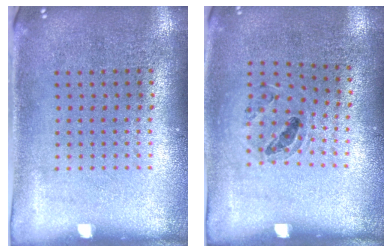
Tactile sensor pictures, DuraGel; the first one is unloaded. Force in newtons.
{"total": 0.9, "press": 0.9, "slide": 0.3}